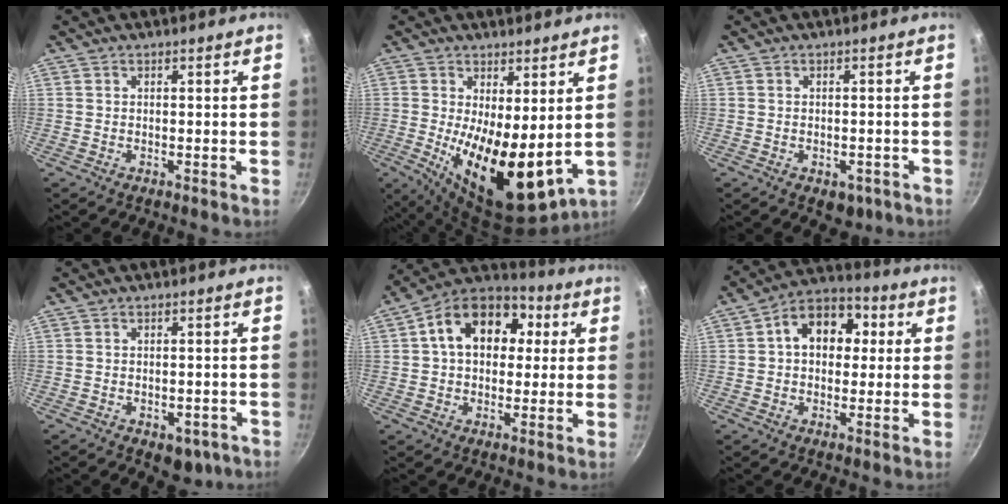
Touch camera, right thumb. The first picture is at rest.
{"total": 15.6, "force": [0.2, 6.7, 14.2], "torque": [-0.203, -0.031, 0.018]}
{"total": 4.2, "force": [-2.0, 2.7, 2.6], "torque": [-0.020, 0.012, -0.013]}
{"total": 5.6, "force": [-2.6, 3.4, 3.7], "torque": [-0.024, 0.018, -0.019]}
{"total": 16.6, "force": [3.4, 11.9, 11.1], "torque": [-0.150, 0.027, 0.034]}
{"total": 12.2, "force": [2.1, 8.8, 8.1], "torque": [-0.078, 0.024, 0.014]}